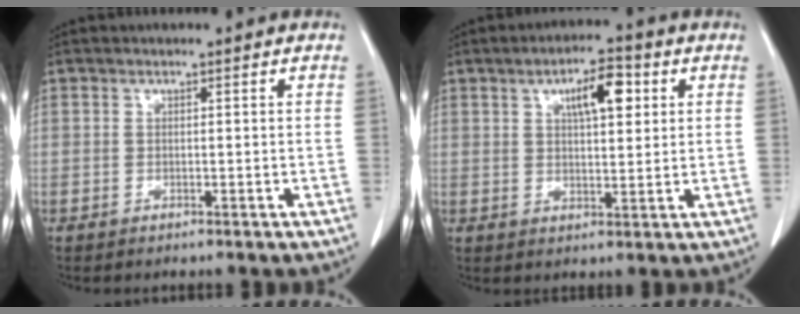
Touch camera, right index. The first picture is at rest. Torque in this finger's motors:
{"motor_torque": [0.87, 0.34, 0.31, 0.10]}